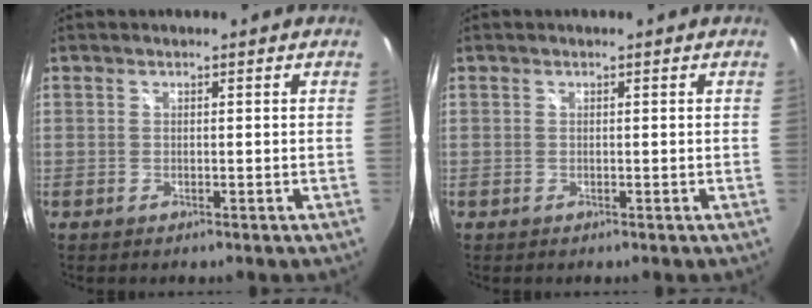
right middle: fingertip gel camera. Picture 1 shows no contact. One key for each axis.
{"total": 0.0}